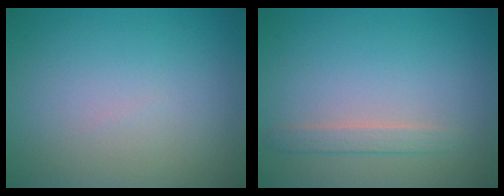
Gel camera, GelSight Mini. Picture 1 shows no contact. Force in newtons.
{"total": 1.5, "press": 1.5, "slide": 0.1}